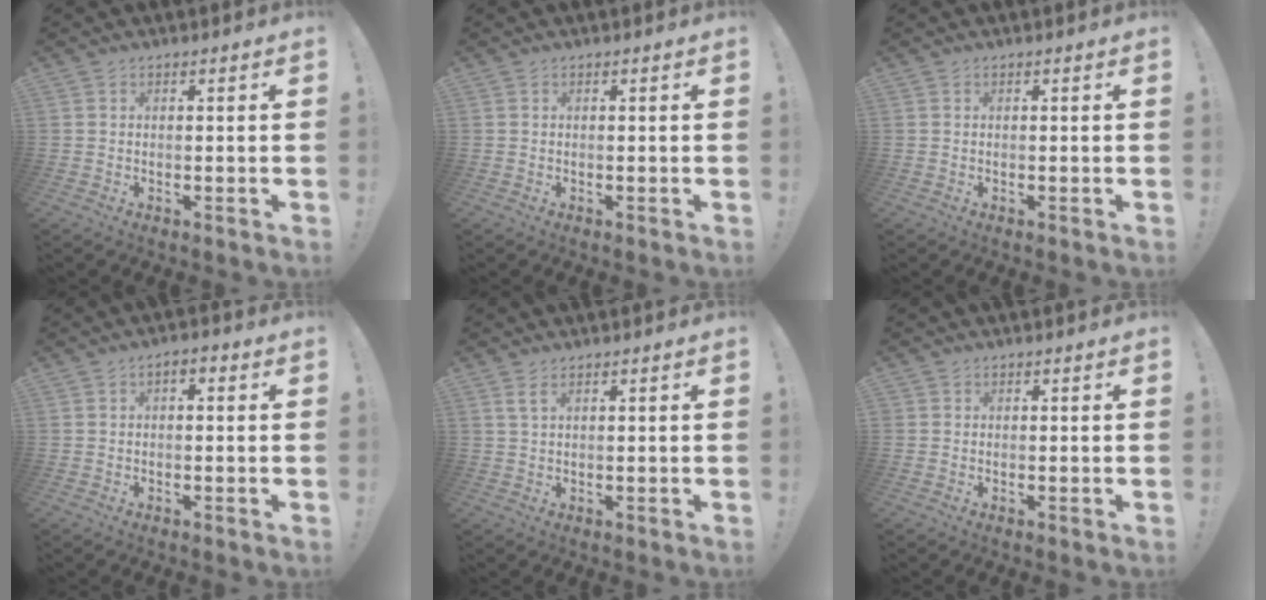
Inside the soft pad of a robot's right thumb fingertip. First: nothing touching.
{"total": 0.0}
{"total": 0.0}
{"total": 2.0, "force": [-0.7, 1.1, 1.5], "torque": [-0.022, 0.008, -0.016]}
{"total": 2.5, "force": [1.4, 0.7, 2.0], "torque": [-0.031, -0.002, 0.024]}
{"total": 0.6, "force": [0.1, 0.6, -0.2], "torque": [0.007, 0.000, 0.001]}